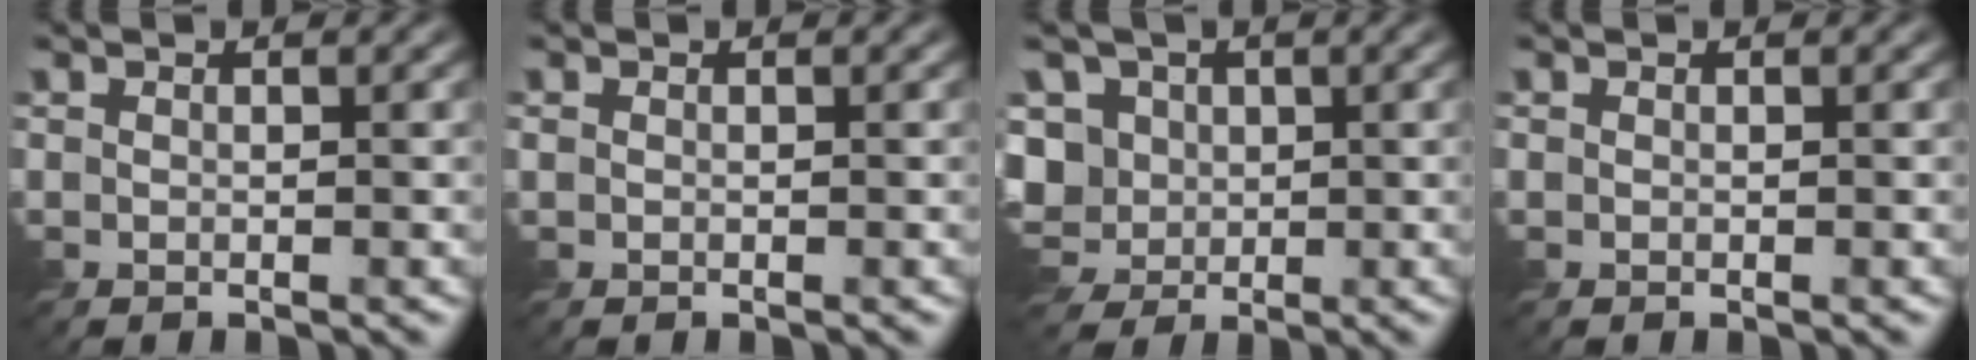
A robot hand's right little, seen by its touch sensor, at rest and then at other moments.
{"total": 0.0}
{"total": 8.7, "force": [0.3, 7.5, 4.4], "torque": [-0.116, 0.022, -0.024]}
{"total": 0.0}